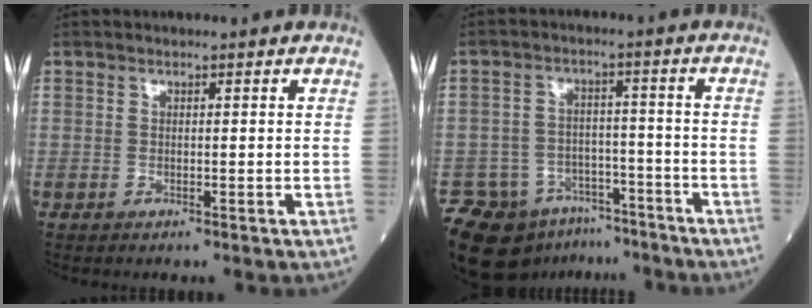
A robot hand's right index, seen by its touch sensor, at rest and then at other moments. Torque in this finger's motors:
{"motor_torque": [-0.06, -0.79, 0.00, -0.01]}